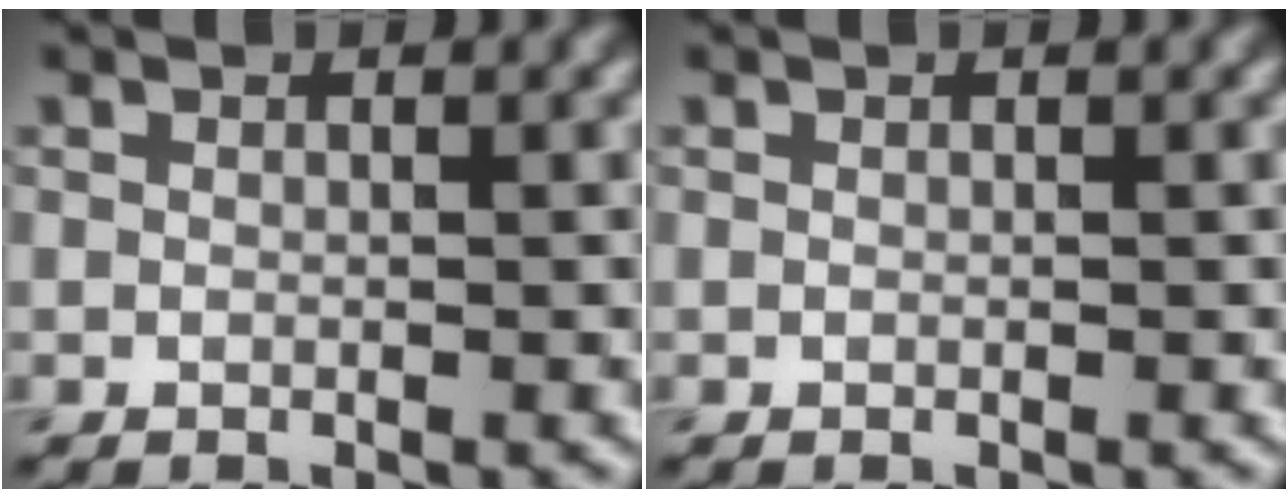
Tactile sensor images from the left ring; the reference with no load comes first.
{"total": 0.0}